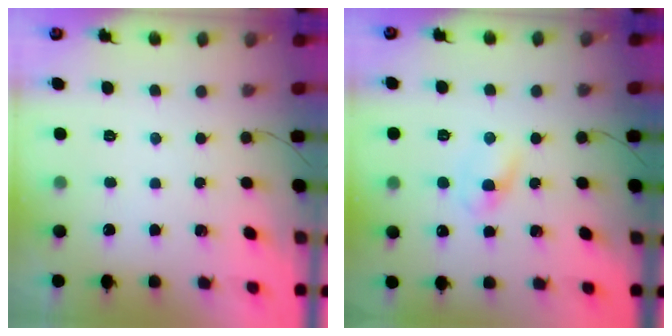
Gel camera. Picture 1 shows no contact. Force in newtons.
{"total": 2.9, "press": 2.6, "slide": 1.3}